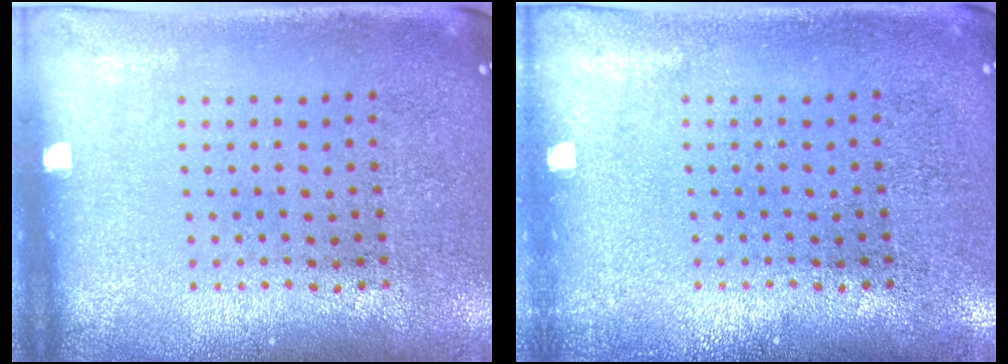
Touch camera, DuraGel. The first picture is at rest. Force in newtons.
{"total": 0.6, "press": 0.6, "slide": 0.1}